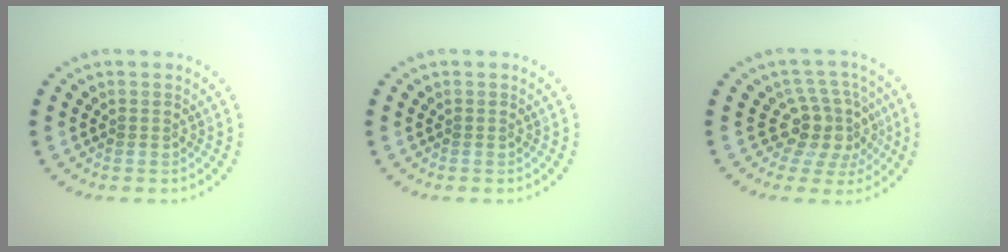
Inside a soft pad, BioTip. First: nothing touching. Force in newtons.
{"total": 0.0}
{"total": 4.0, "press": 3.1, "slide": 2.5}